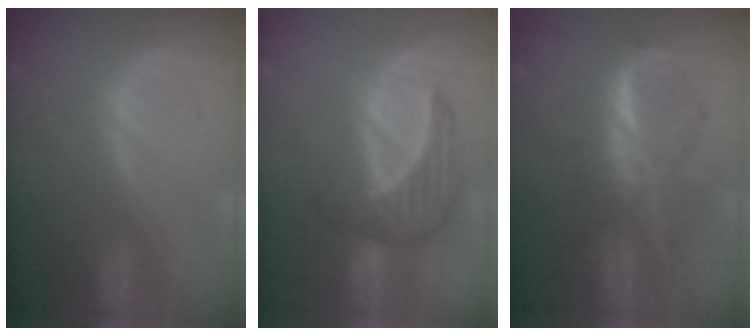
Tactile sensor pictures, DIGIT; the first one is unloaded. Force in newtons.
{"total": 6.6, "press": 6.5, "slide": 1.0}
{"total": 7.2, "press": 7.2, "slide": 0.2}